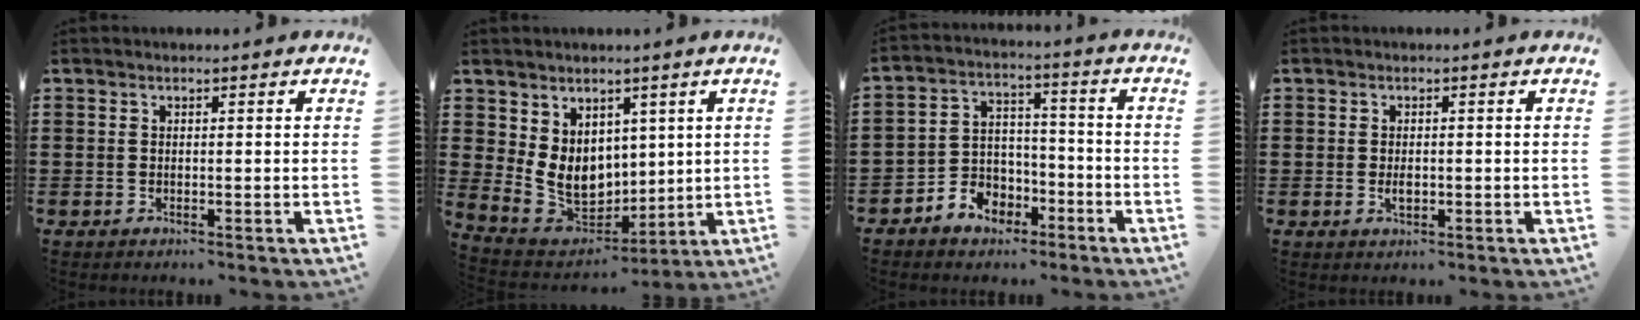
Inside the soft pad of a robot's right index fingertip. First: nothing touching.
{"total": 8.3, "force": [2.2, 6.9, 4.0], "torque": [-0.103, -0.013, 0.047]}
{"total": 5.2, "force": [-3.1, 4.1, 0.4], "torque": [-0.026, 0.013, -0.063]}
{"total": 1.5, "force": [-0.2, 0.7, 1.3], "torque": [-0.026, -0.002, -0.003]}